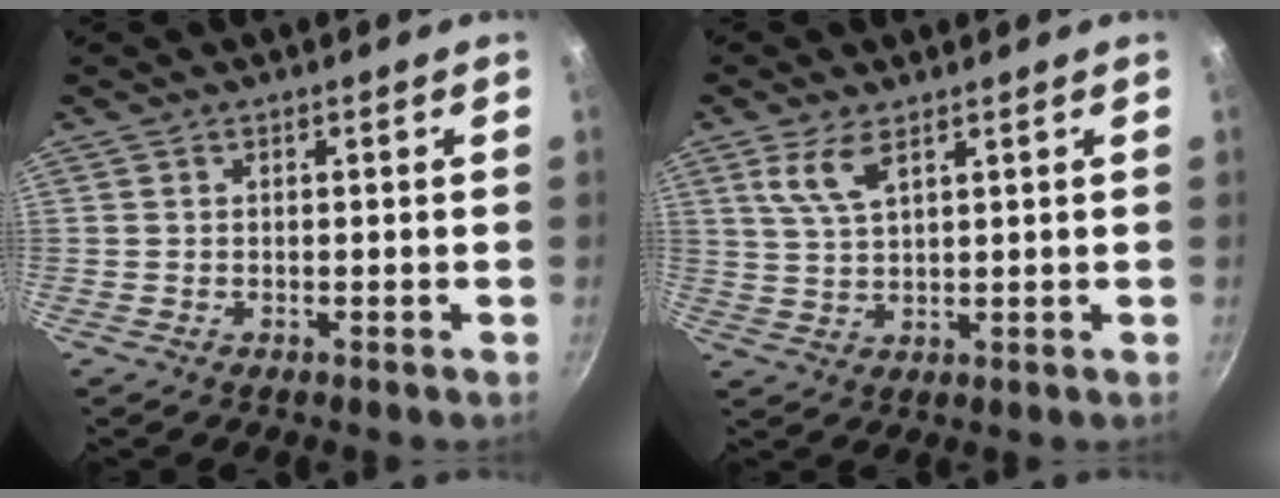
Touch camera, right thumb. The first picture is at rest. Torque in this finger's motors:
{"motor_torque": [0.00, 0.18, 0.34, 0.53, 0.16]}